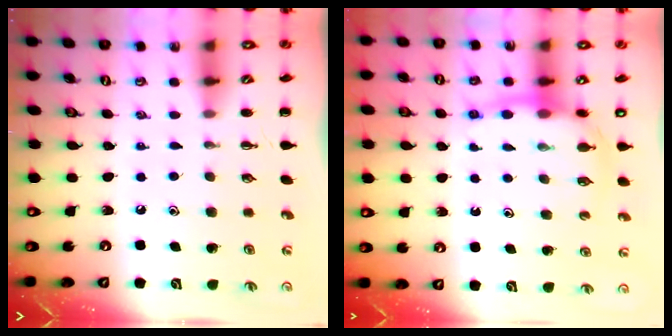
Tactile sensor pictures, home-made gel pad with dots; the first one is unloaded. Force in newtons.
{"total": 9.8, "press": 9.7, "slide": 1.3}